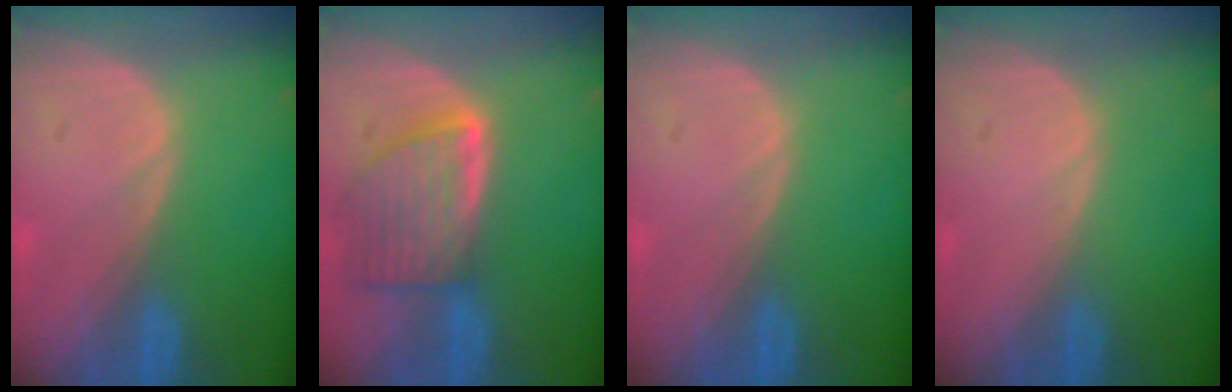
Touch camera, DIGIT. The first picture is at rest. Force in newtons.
{"total": 8.1, "press": 7.3, "slide": 3.4}
{"total": 0.0}
{"total": 0.0}